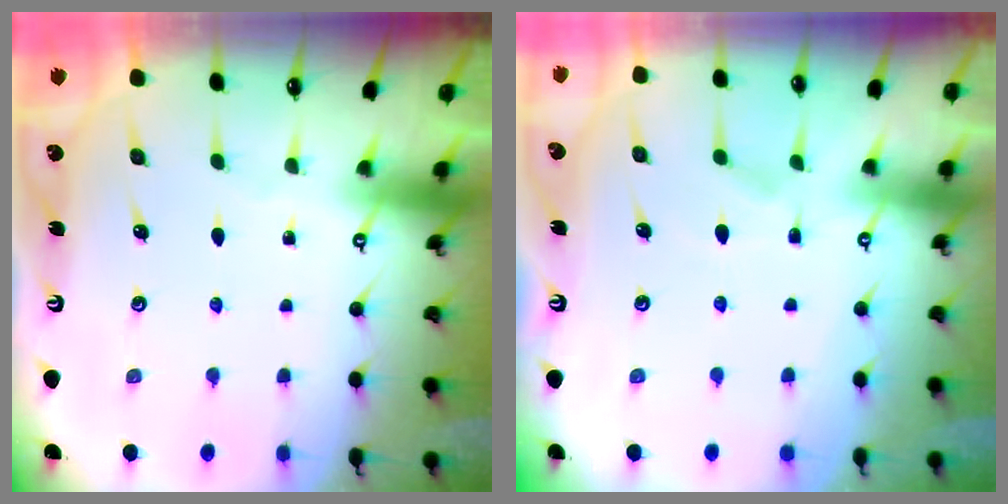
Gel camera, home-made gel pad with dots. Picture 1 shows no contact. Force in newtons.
{"total": 7.6, "press": 7.5, "slide": 1.3}